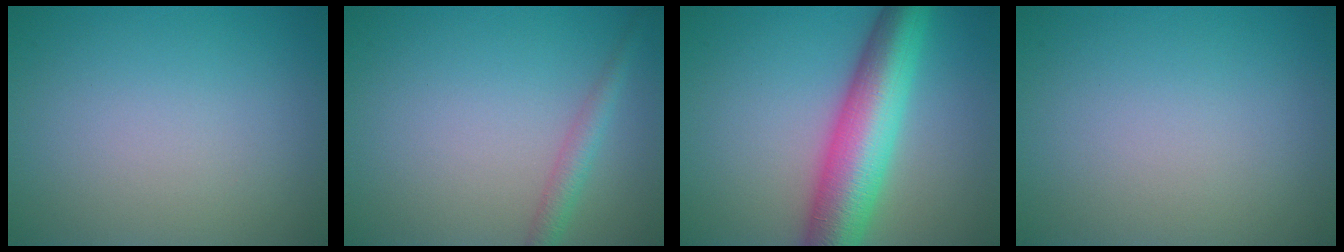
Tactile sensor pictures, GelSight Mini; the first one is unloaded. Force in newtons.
{"total": 2.0, "press": 2.0, "slide": 0.1}
{"total": 9.4, "press": 9.4, "slide": 0.2}
{"total": 0.0}